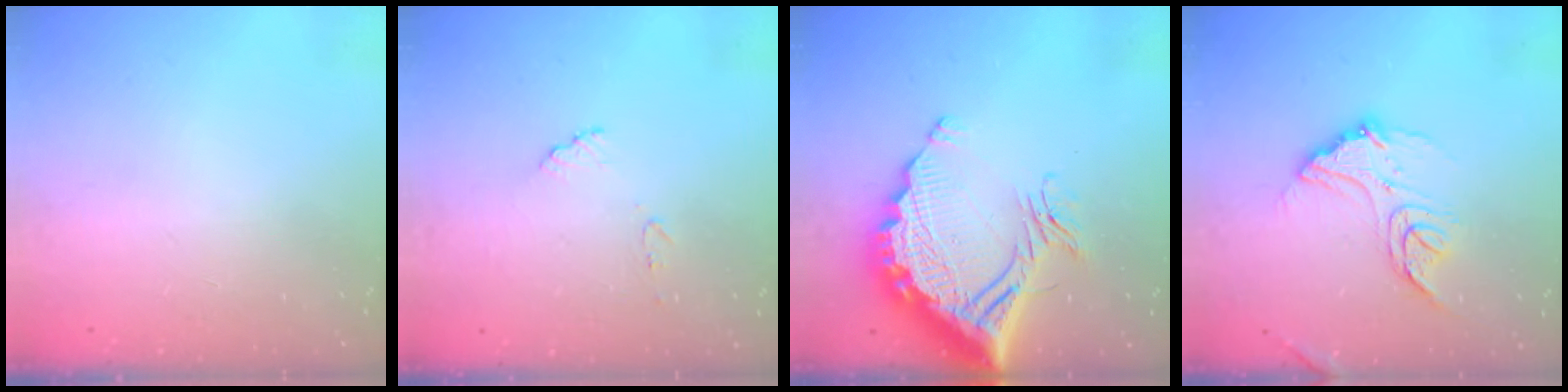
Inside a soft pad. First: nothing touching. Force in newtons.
{"total": 6.9, "press": 6.9, "slide": 0.4}
{"total": 19.1, "press": 19.0, "slide": 1.9}
{"total": 13.8, "press": 13.8, "slide": 0.9}